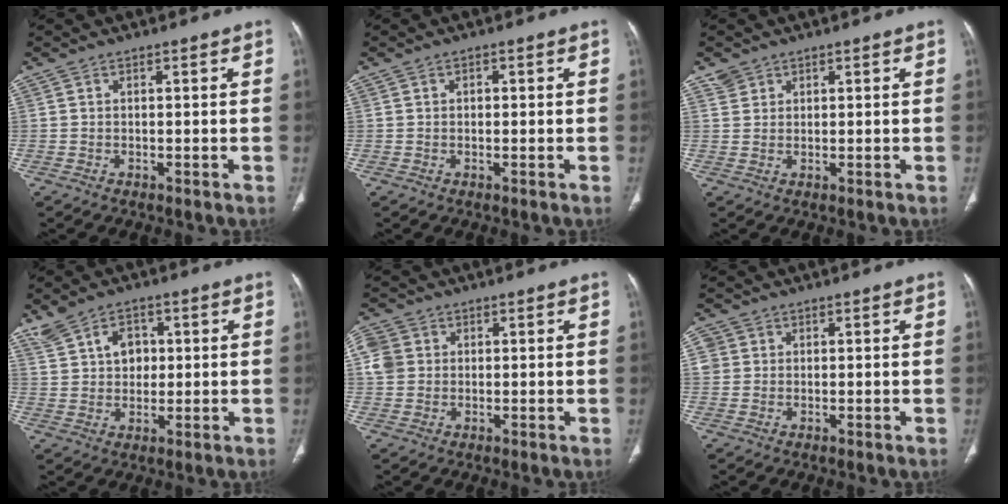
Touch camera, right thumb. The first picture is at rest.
{"total": 0.8, "force": [0.1, 0.6, 0.5], "torque": [-0.005, 0.002, 0.000]}
{"total": 2.0, "force": [1.3, 1.4, 0.1], "torque": [0.012, -0.004, 0.020]}
{"total": 6.3, "force": [2.1, 4.5, 3.9], "torque": [-0.046, -0.002, 0.040]}
{"total": 5.1, "force": [1.0, 4.5, 2.1], "torque": [-0.041, 0.008, 0.017]}
{"total": 2.4, "force": [0.6, 2.3, 0.4], "torque": [0.007, 0.001, 0.012]}